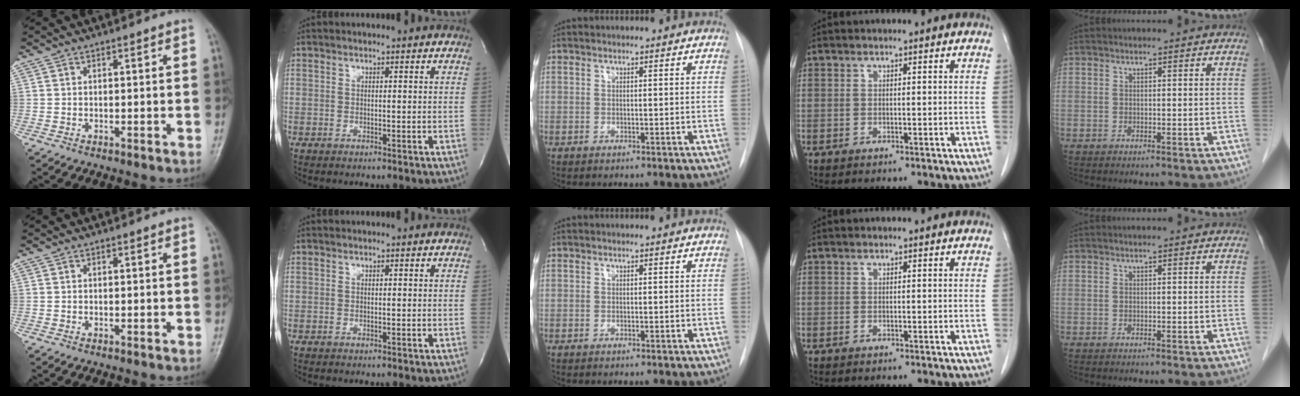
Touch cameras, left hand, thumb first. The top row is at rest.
{}